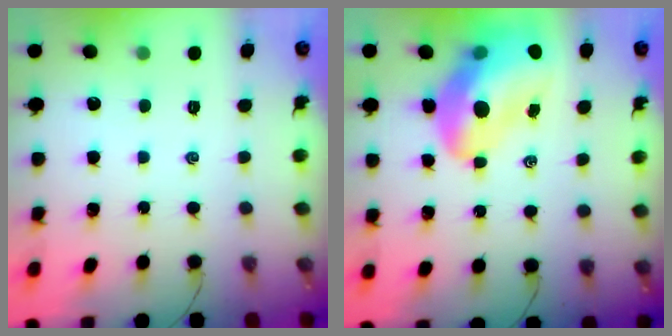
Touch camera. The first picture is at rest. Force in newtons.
{"total": 17.6, "press": 16.8, "slide": 5.1}